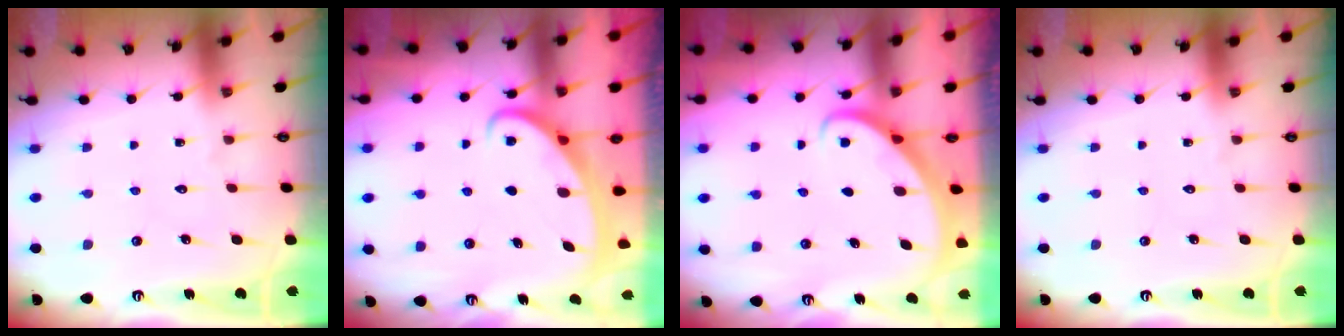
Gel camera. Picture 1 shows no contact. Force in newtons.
{"total": 2.5, "press": 2.4, "slide": 0.3}
{"total": 2.7, "press": 2.7, "slide": 0.2}
{"total": 0.0}